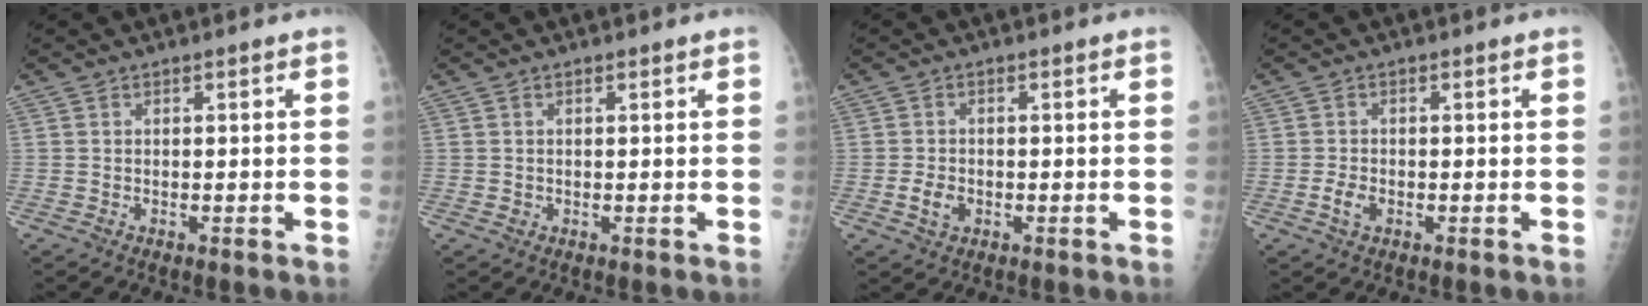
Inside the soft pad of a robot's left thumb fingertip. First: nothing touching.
{"total": 0.9, "force": [0.3, 0.7, 0.3], "torque": [0.002, 0.000, 0.005]}
{"total": 3.1, "force": [-0.8, 2.3, 1.9], "torque": [-0.030, 0.001, -0.013]}
{"total": 2.5, "force": [-0.8, 1.6, 1.7], "torque": [-0.031, 0.002, -0.016]}